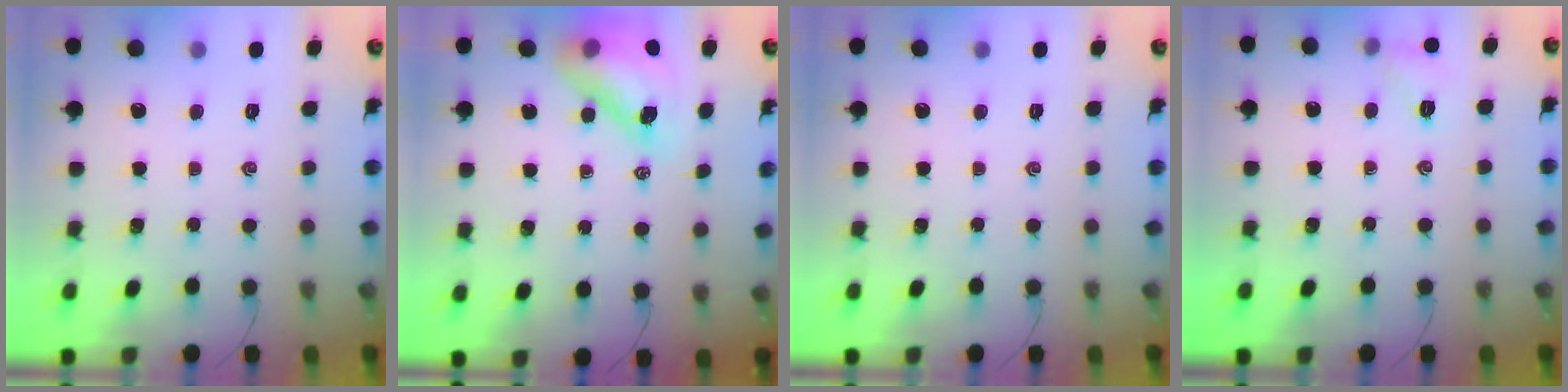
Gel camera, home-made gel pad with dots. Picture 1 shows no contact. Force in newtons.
{"total": 14.3, "press": 13.6, "slide": 4.2}
{"total": 0.0}
{"total": 5.7, "press": 5.6, "slide": 1.1}